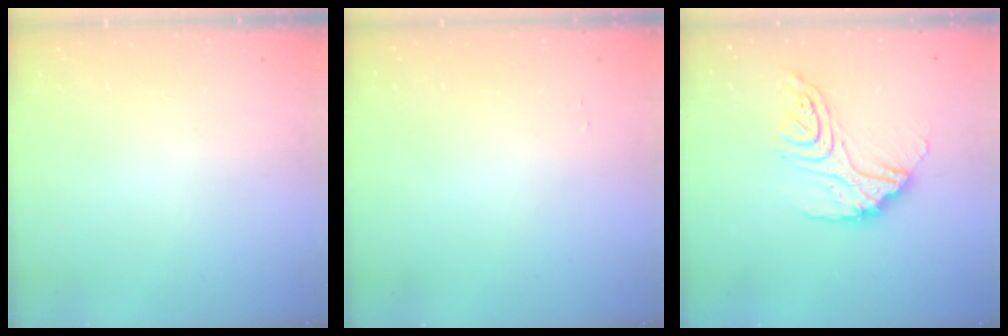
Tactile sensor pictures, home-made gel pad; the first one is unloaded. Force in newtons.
{"total": 5.9, "press": 5.9, "slide": 0.3}
{"total": 14.0, "press": 14.0, "slide": 0.8}